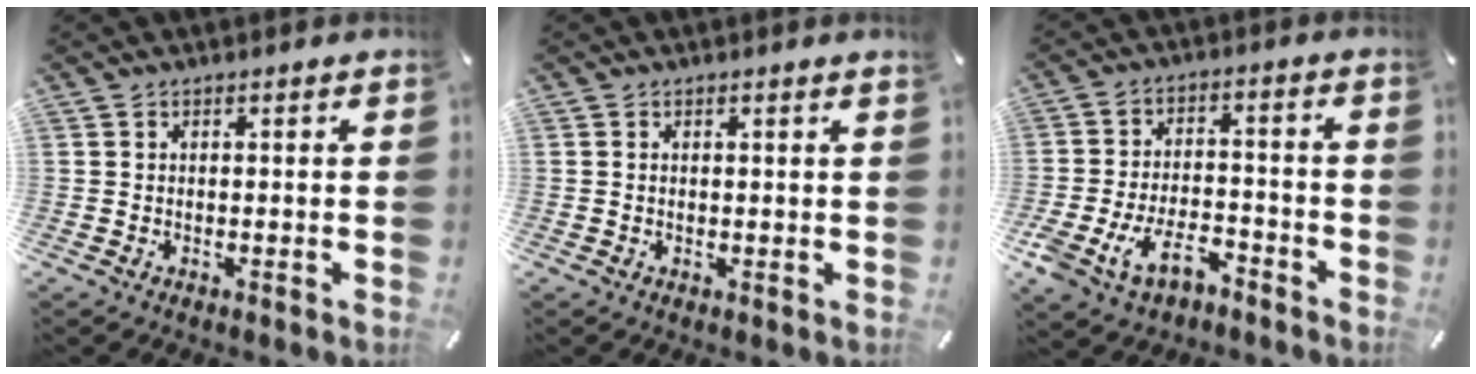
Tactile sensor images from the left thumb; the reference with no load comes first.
{"total": 0.6, "force": [0.3, 0.0, 0.6], "torque": [-0.010, -0.001, 0.005]}
{"total": 11.5, "force": [-6.3, 6.6, 7.1], "torque": [-0.141, 0.033, -0.112]}